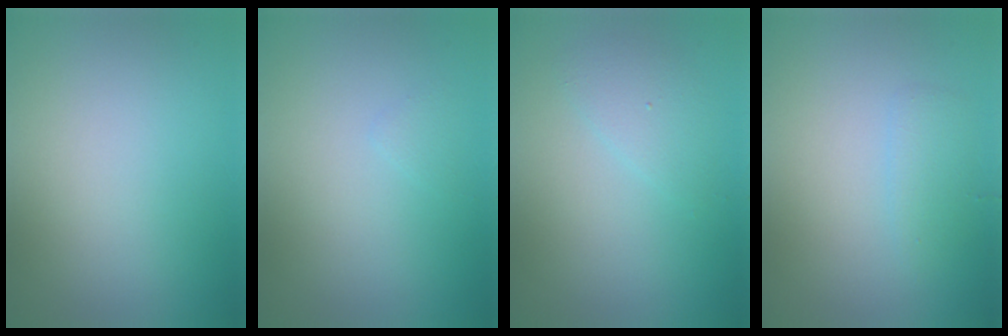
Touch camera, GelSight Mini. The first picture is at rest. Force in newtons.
{"total": 0.5, "press": 0.5, "slide": 0.1}
{"total": 1.7, "press": 1.7, "slide": 0.2}
{"total": 1.4, "press": 1.4, "slide": 0.1}